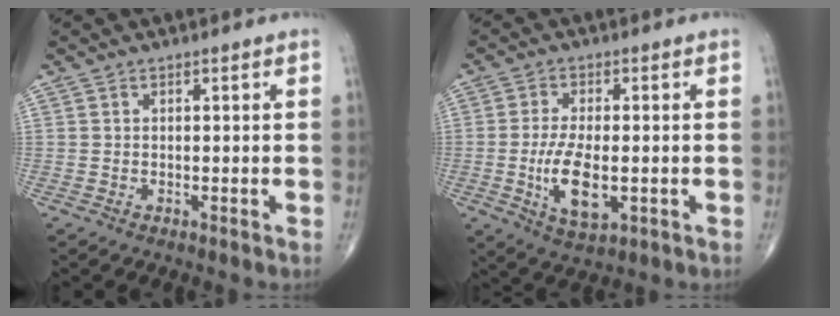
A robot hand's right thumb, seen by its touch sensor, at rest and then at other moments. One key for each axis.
{"total": 9.0, "fx": -1.6, "fy": 3.9, "fz": 7.9, "tx": -0.145, "ty": -0.007, "tz": -0.023}